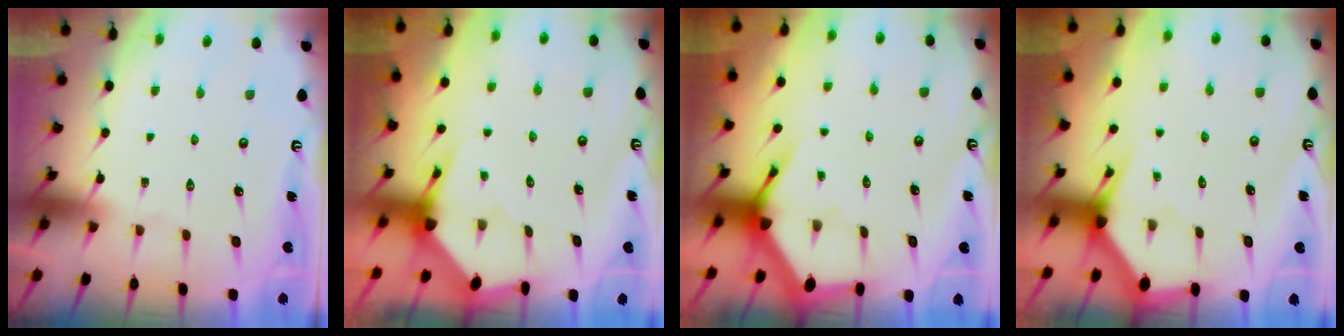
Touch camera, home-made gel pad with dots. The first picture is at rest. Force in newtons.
{"total": 3.4, "press": 3.4, "slide": 0.4}
{"total": 4.1, "press": 4.1, "slide": 0.6}
{"total": 2.9, "press": 2.9, "slide": 0.2}